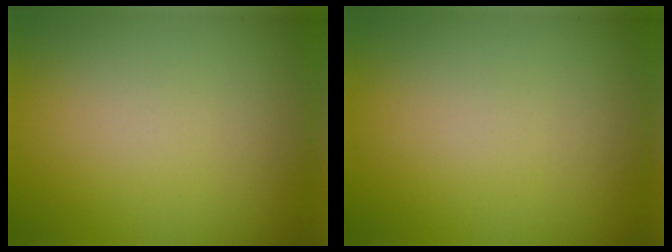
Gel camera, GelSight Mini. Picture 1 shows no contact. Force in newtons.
{"total": 0.0}